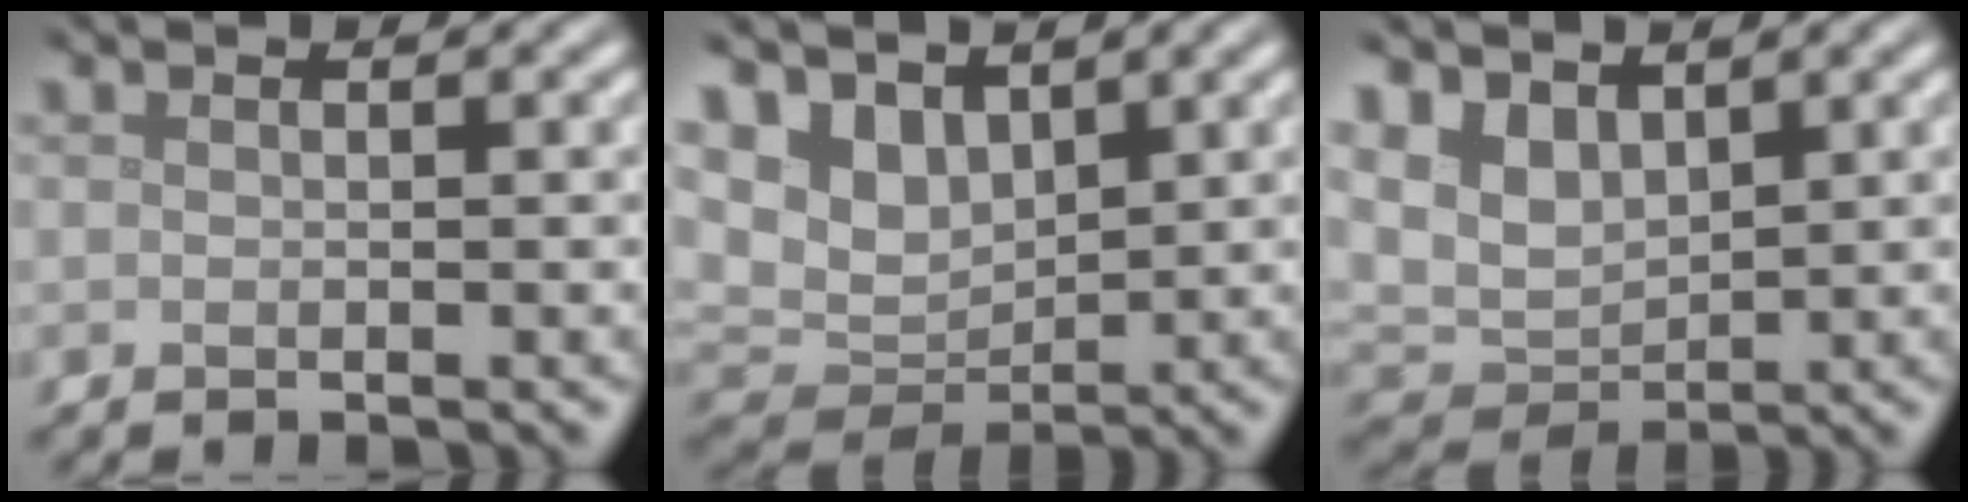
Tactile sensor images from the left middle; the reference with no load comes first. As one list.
[{"total": 4.4, "force": [2.8, 2.8, 2.0], "torque": [-0.051, -0.007, 0.044]}, {"total": 4.6, "force": [2.6, 3.0, 2.4], "torque": [-0.058, -0.005, 0.046]}]